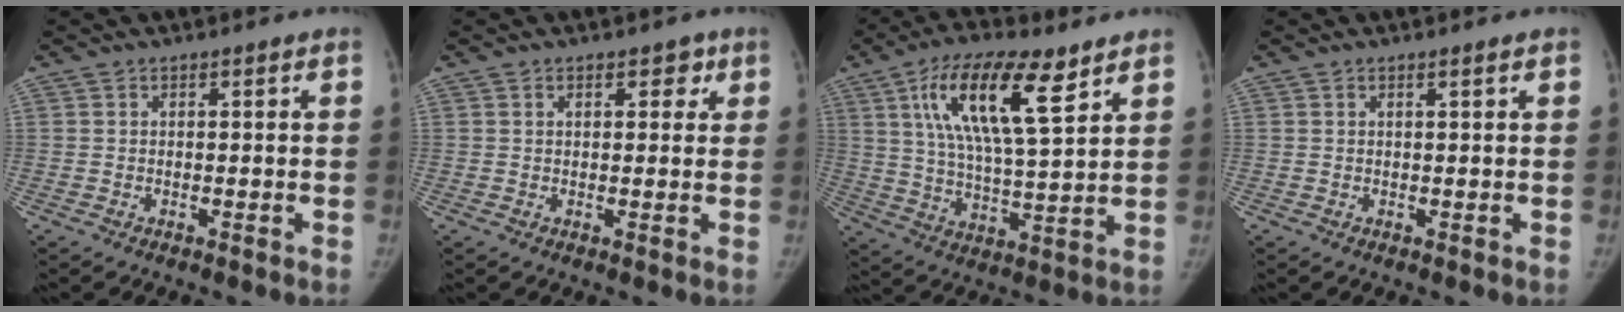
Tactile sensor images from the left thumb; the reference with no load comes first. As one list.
[{"total": 3.4, "force": [1.6, 2.1, 2.2], "torque": [-0.004, -0.004, 0.018]}, {"total": 17.2, "force": [8.3, 5.5, 14.0], "torque": [-0.236, -0.026, 0.147]}, {"total": 0.7, "force": [0.4, 0.0, 0.6], "torque": [-0.009, 0.000, 0.007]}]